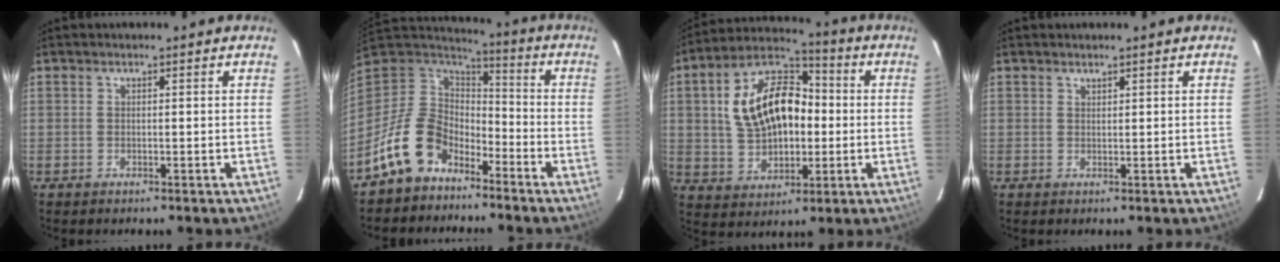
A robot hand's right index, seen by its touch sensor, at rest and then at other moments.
{"total": 13.7, "force": [-8.9, 8.8, 5.6], "torque": [-0.136, 0.020, -0.157]}
{"total": 16.4, "force": [1.2, 10.5, 12.5], "torque": [-0.243, 0.031, 0.030]}
{"total": 0.6, "force": [0.6, 0.1, 0.0], "torque": [0.000, 0.001, 0.012]}